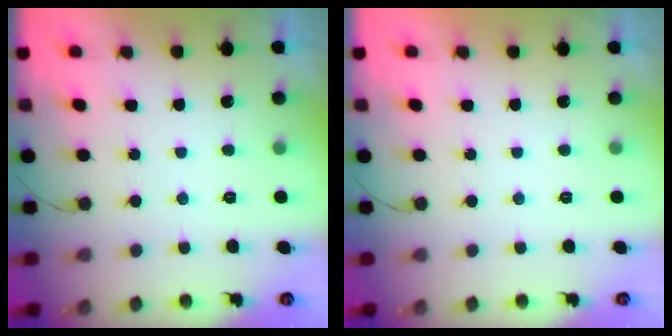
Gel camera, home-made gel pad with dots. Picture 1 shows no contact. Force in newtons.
{"total": 1.7, "press": 1.7, "slide": 0.1}